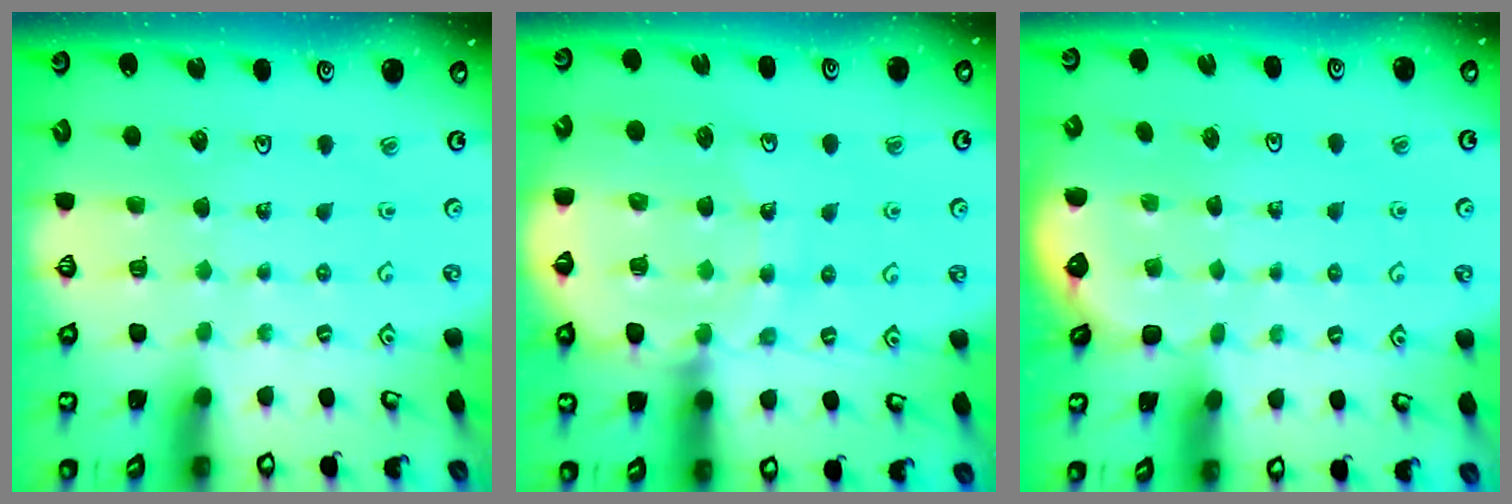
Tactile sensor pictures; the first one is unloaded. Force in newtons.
{"total": 11.2, "press": 10.9, "slide": 2.8}
{"total": 1.6, "press": 0.9, "slide": 1.3}